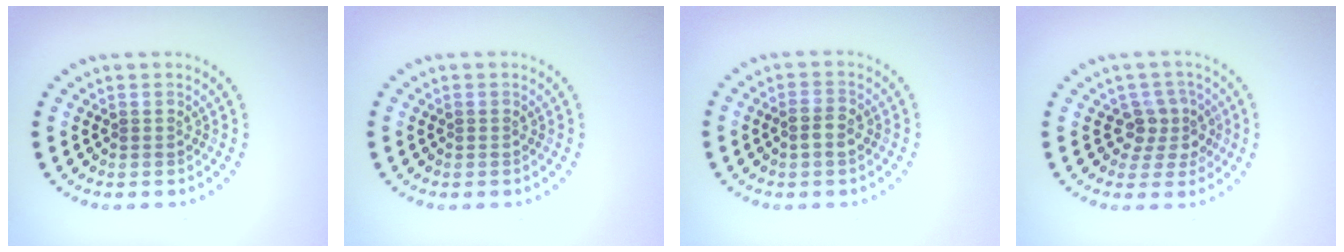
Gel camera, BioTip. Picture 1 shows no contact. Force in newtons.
{"total": 0.0}
{"total": 1.7, "press": 1.6, "slide": 0.4}
{"total": 2.8, "press": 2.2, "slide": 1.7}